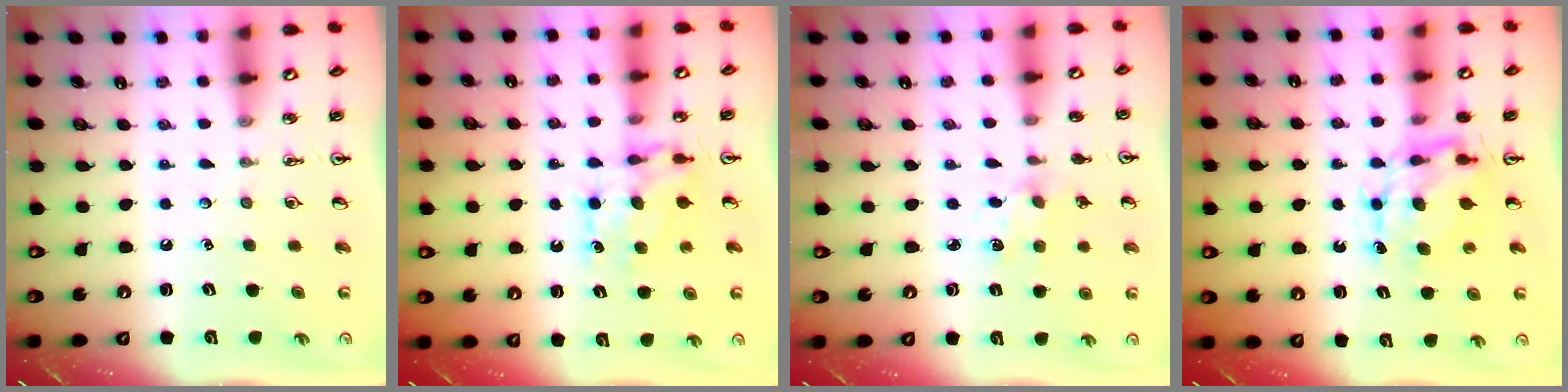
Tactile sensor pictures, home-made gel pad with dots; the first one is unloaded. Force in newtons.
{"total": 7.2, "press": 7.2, "slide": 0.7}
{"total": 2.2, "press": 2.2, "slide": 0.2}
{"total": 7.9, "press": 7.9, "slide": 0.6}